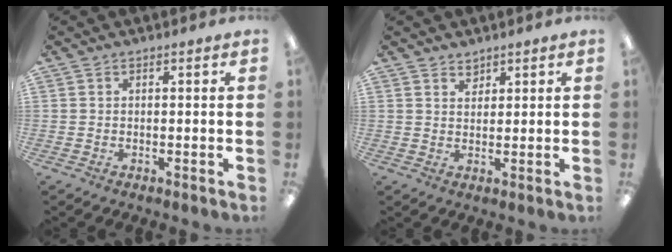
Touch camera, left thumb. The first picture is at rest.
{"total": 2.3, "force": [1.9, 1.3, 0.3], "torque": [0.009, -0.009, 0.033]}